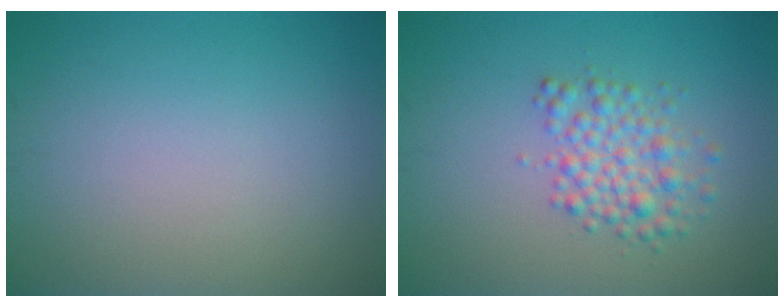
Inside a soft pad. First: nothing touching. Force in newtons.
{"total": 3.3, "press": 3.3, "slide": 0.0}